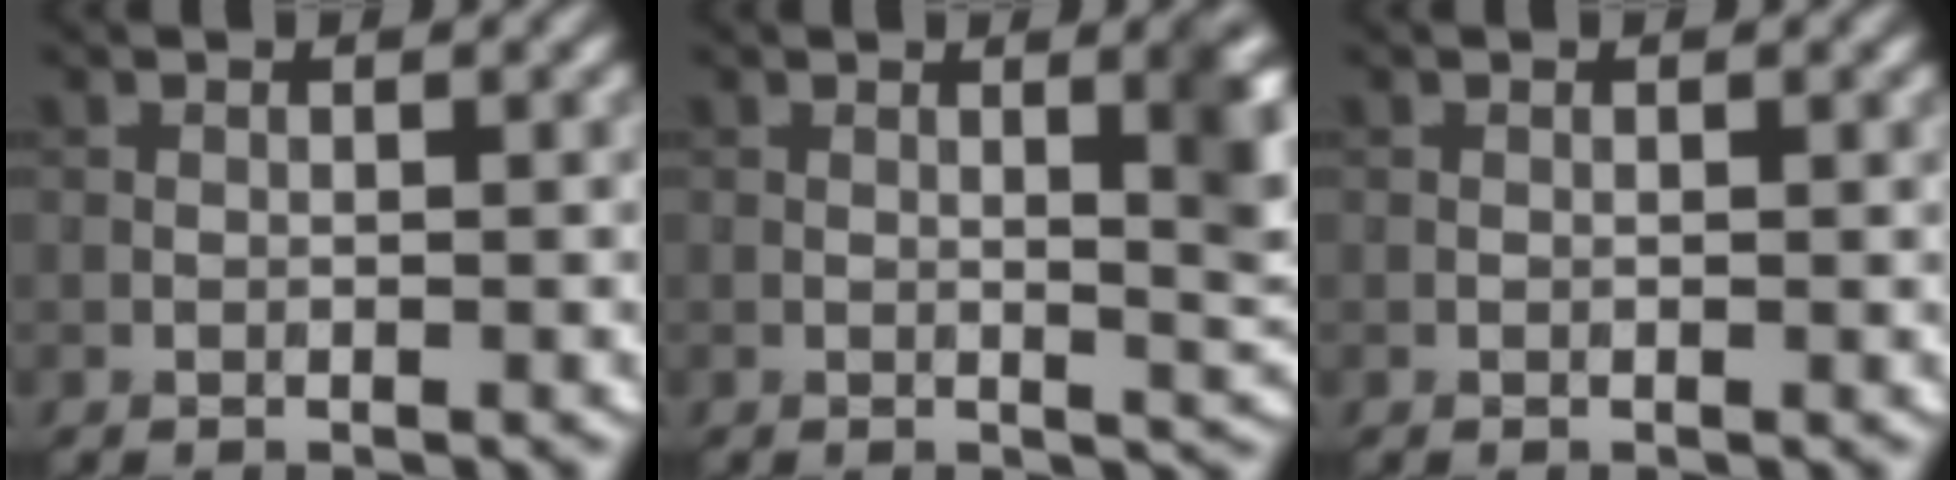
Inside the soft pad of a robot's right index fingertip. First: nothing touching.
{"total": 4.4, "force": [0.8, 1.3, 4.1], "torque": [-0.036, 0.005, 0.010]}
{"total": 0.0}